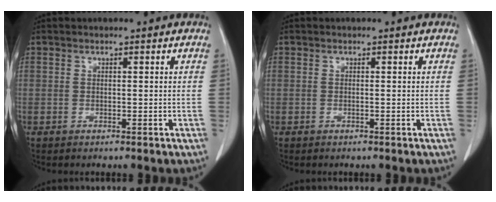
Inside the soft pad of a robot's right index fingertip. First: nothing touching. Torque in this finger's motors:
{"motor_torque": [0.08, 0.00, 0.01, -0.01]}